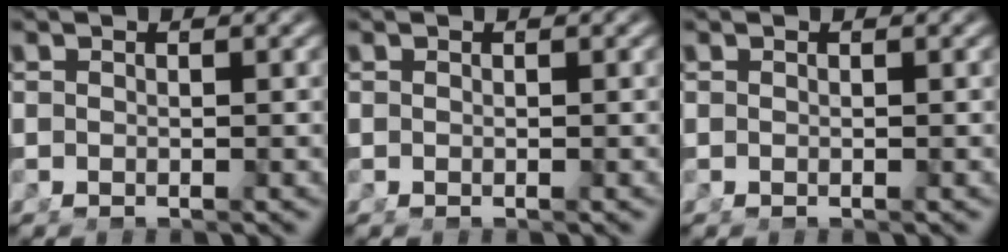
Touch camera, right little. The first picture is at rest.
{"total": 0.0}
{"total": 0.0}